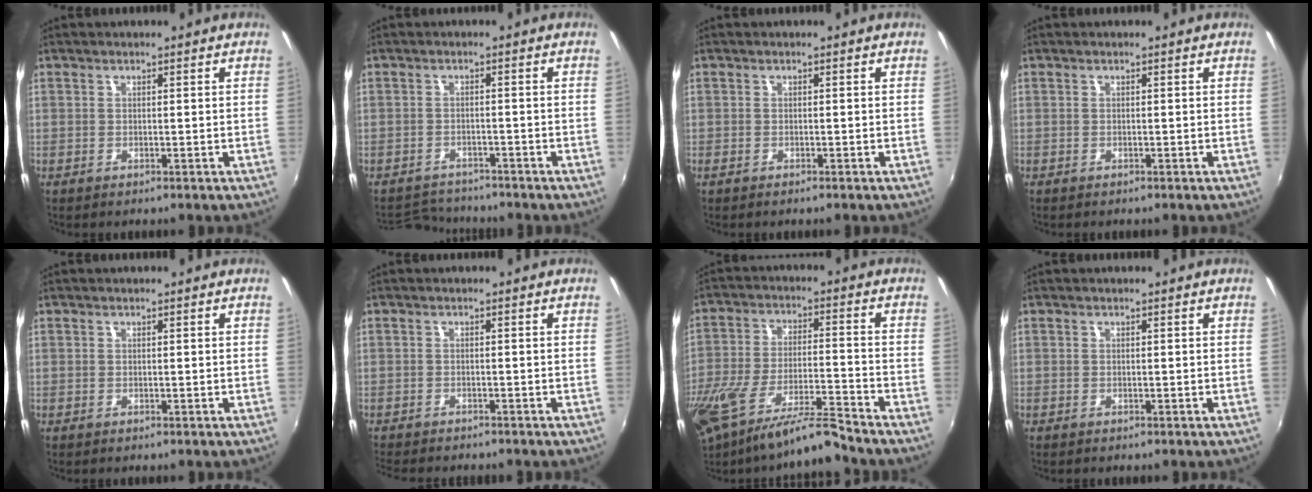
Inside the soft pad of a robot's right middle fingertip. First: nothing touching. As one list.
[{"total": 5.6, "force": [-5.4, 1.5, 0.4], "torque": [-0.025, 0.004, -0.089]}, {"total": 0.6, "force": [-0.5, 0.1, 0.3], "torque": [-0.008, -0.002, -0.011]}, {"total": 0.0}, {"total": 0.0}, {"total": 5.3, "force": [-4.9, 1.0, 1.7], "torque": [-0.048, -0.018, -0.080]}, {"total": 14.9, "force": [-12.3, 0.7, 8.4], "torque": [-0.175, -0.031, -0.219]}, {"total": 0.0}]